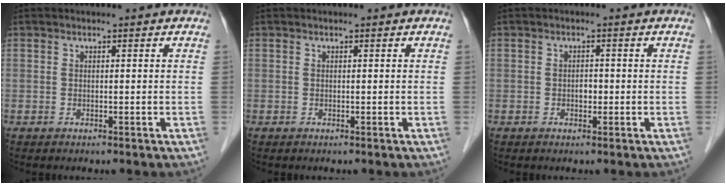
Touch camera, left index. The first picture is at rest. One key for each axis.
{"total": 0.0}
{"total": 1.2, "fx": -0.3, "fy": 0.8, "fz": 0.9, "tx": -0.013, "ty": 0.003, "tz": -0.005}